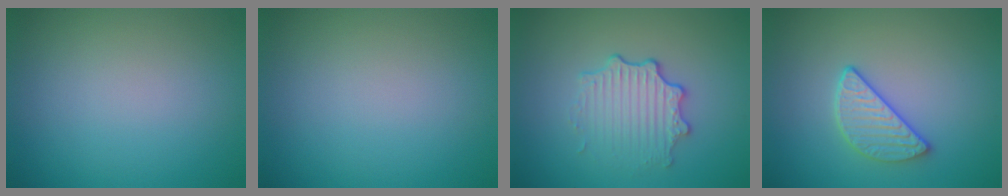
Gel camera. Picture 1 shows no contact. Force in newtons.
{"total": 0.0}
{"total": 3.5, "press": 2.7, "slide": 2.2}
{"total": 2.9, "press": 2.6, "slide": 1.3}